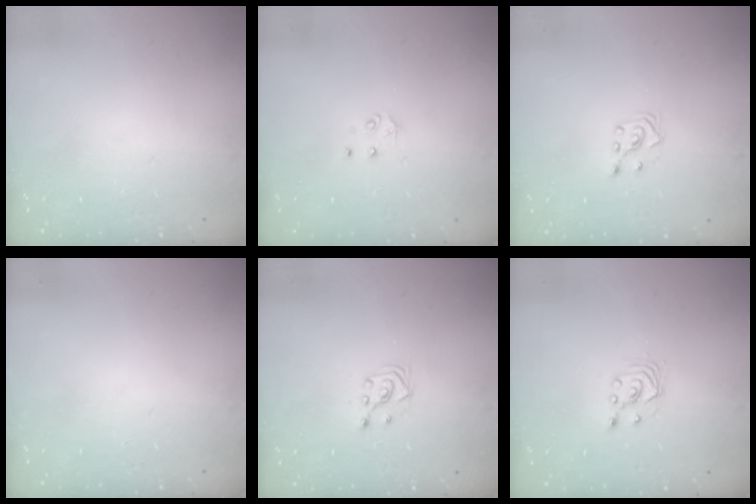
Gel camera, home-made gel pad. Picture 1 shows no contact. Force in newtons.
{"total": 3.7, "press": 3.7, "slide": 0.4}
{"total": 3.1, "press": 3.0, "slide": 0.7}
{"total": 0.0}
{"total": 3.0, "press": 2.8, "slide": 1.0}
{"total": 1.7, "press": 1.7, "slide": 0.2}